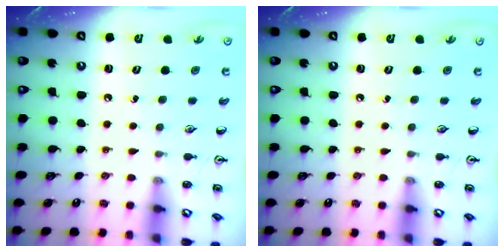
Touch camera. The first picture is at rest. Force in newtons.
{"total": 0.0}